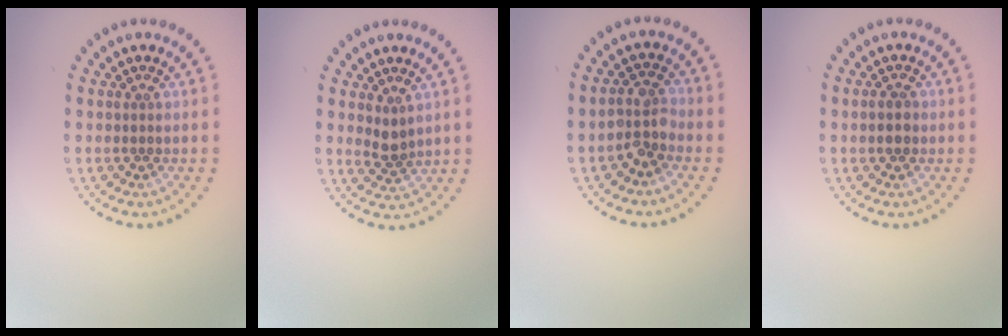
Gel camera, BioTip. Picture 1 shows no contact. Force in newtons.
{"total": 1.5, "press": 1.2, "slide": 0.9}
{"total": 2.5, "press": 2.1, "slide": 1.3}
{"total": 1.5, "press": 1.5, "slide": 0.2}